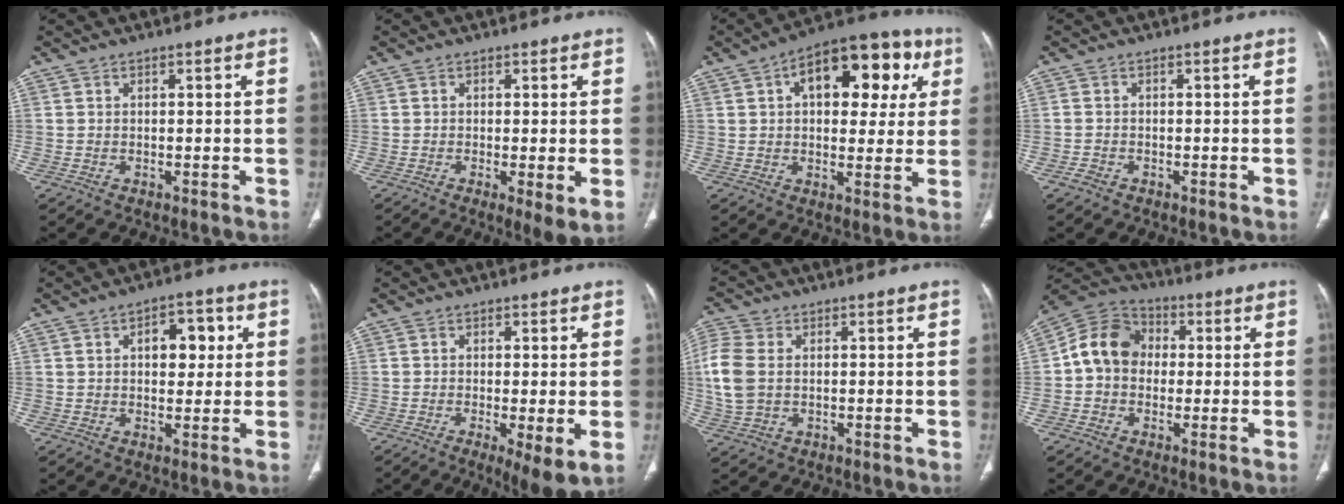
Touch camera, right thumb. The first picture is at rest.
{"total": 4.5, "force": [-1.0, 0.9, 4.3], "torque": [-0.077, -0.017, -0.020]}
{"total": 18.2, "force": [5.9, 10.0, 14.1], "torque": [-0.141, 0.019, 0.075]}
{"total": 1.5, "force": [-1.0, 0.9, 0.5], "torque": [-0.015, 0.005, -0.020]}
{"total": 7.2, "force": [1.8, 4.4, 5.4], "torque": [-0.045, 0.005, 0.024]}
{"total": 6.9, "force": [-1.9, 1.5, 6.4], "torque": [-0.108, -0.021, -0.031]}
{"total": 9.2, "force": [0.2, 6.6, 6.4], "torque": [-0.164, 0.008, 0.005]}
{"total": 10.8, "force": [0.3, 9.0, 6.0], "torque": [-0.093, 0.032, -0.011]}